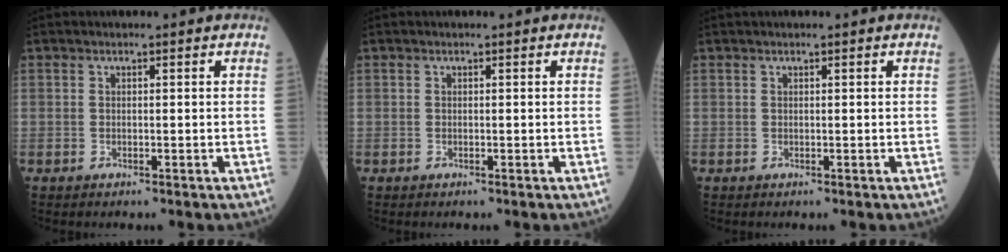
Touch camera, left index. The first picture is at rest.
{"total": 0.0}
{"total": 0.0}